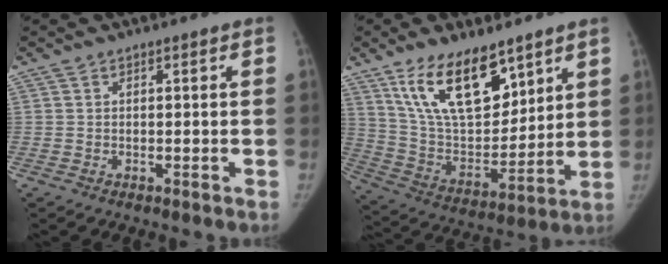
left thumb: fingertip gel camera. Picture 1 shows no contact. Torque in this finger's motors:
{"motor_torque": [1.82, 1.84, 1.60, -1.17, 0.31]}